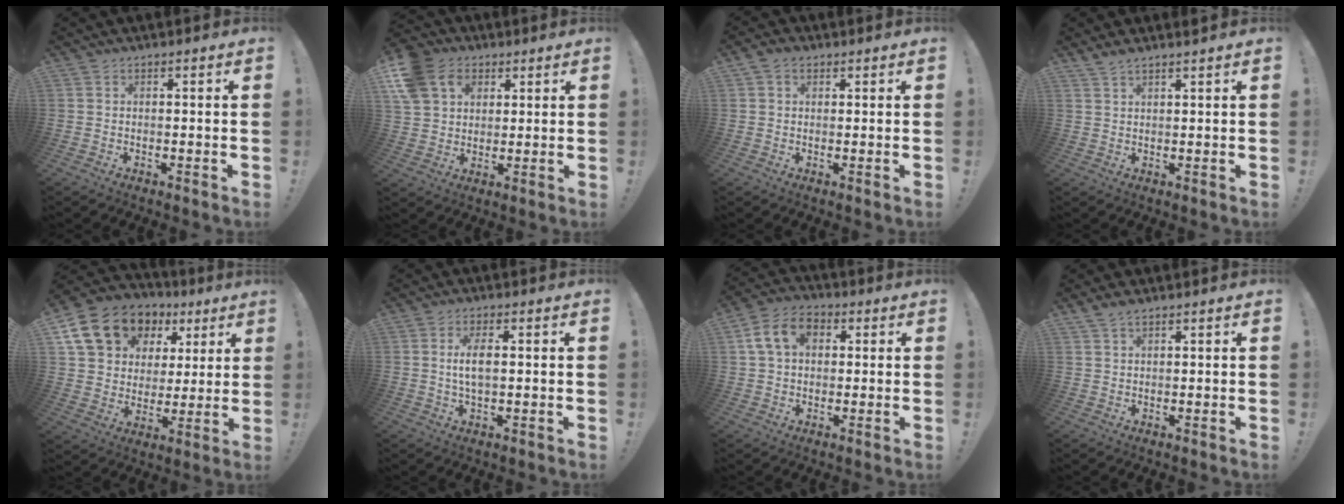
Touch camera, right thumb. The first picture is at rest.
{"total": 13.5, "force": [5.5, 10.6, 6.3], "torque": [-0.122, -0.015, 0.112]}
{"total": 3.0, "force": [1.5, 2.1, 1.5], "torque": [-0.030, 0.000, 0.029]}
{"total": 2.4, "force": [2.1, -0.1, 1.1], "torque": [-0.030, -0.010, 0.040]}
{"total": 17.8, "force": [9.2, 13.1, 7.9], "torque": [-0.127, -0.040, 0.187]}
{"total": 5.1, "force": [0.6, 2.0, 4.7], "torque": [-0.081, -0.002, 0.005]}
{"total": 10.6, "force": [2.9, 7.5, 6.9], "torque": [-0.119, 0.013, 0.058]}
{"total": 2.4, "force": [2.0, 0.6, 1.3], "torque": [-0.024, -0.011, 0.036]}